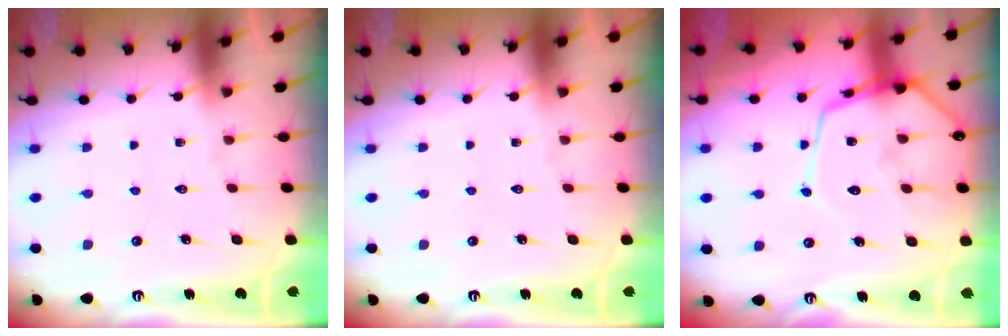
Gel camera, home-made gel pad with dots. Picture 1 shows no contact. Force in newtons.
{"total": 0.0}
{"total": 13.8, "press": 13.7, "slide": 1.3}